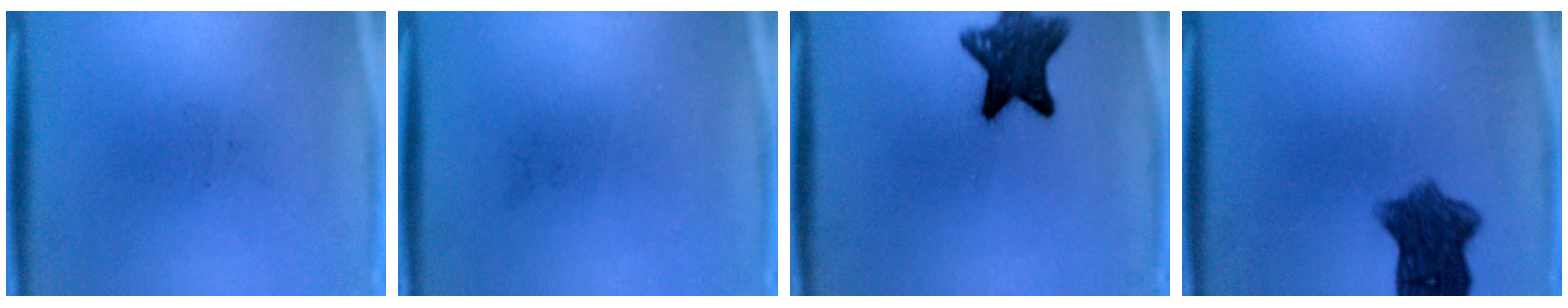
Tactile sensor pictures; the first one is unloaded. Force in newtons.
{"total": 0.0}
{"total": 10.4}
{"total": 8.1}